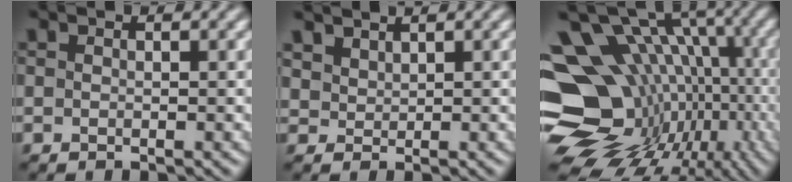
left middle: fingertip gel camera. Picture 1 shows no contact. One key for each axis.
{"total": 2.2, "fx": 2.0, "fy": 0.9, "fz": 0.4, "tx": -0.016, "ty": -0.005, "tz": 0.054}
{"total": 17.9, "fx": -2.6, "fy": 14.0, "fz": 11.0, "tx": -0.190, "ty": 0.004, "tz": -0.011}